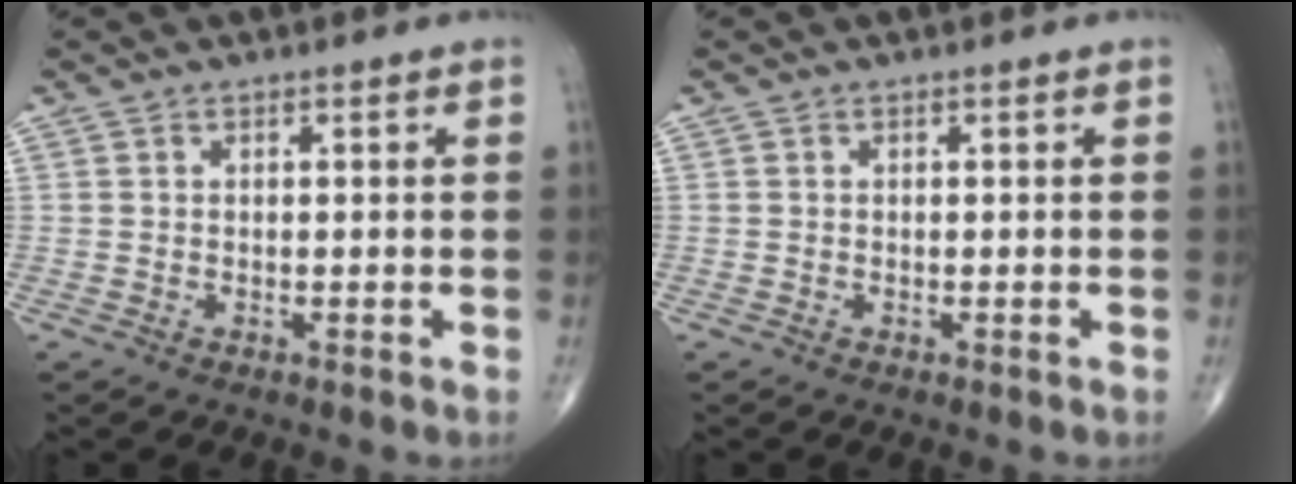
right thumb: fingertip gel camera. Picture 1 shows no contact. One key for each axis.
{"total": 0.0}